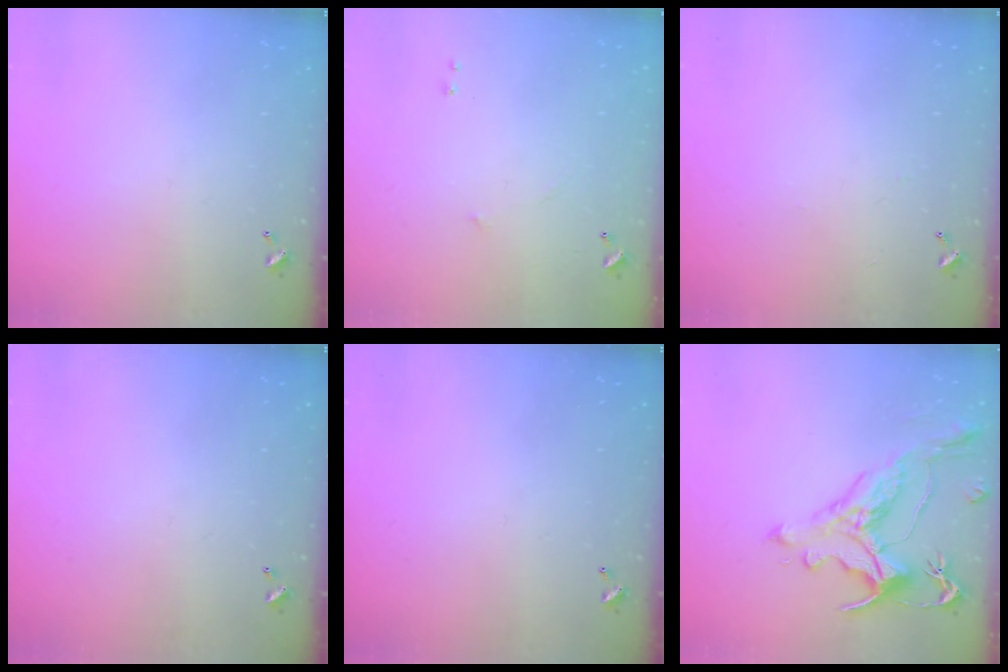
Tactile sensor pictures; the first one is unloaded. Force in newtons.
{"total": 7.0, "press": 7.0, "slide": 0.6}
{"total": 2.2, "press": 2.2, "slide": 0.4}
{"total": 0.0}
{"total": 0.0}
{"total": 1.7, "press": 1.2, "slide": 1.1}